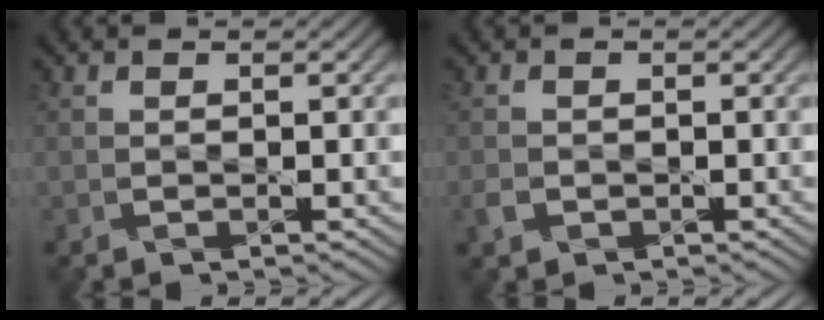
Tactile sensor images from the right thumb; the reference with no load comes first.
{"total": 1.6, "force": [-0.7, 1.3, 0.7], "torque": [-0.020, -0.004, -0.017]}